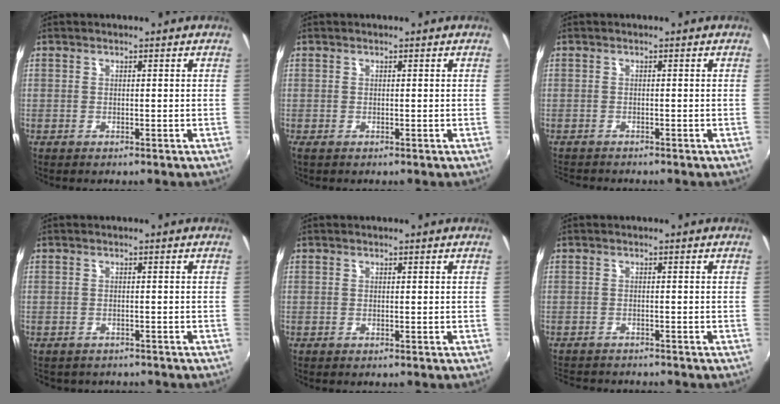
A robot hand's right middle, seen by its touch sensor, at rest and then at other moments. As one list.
[{"total": 0.0}, {"total": 2.8, "force": [-2.7, 0.2, 0.8], "torque": [-0.022, -0.019, -0.046]}, {"total": 2.7, "force": [-2.3, 1.2, 0.7], "torque": [-0.020, -0.012, -0.029]}, {"total": 0.0}, {"total": 6.0, "force": [-5.7, 1.1, 1.6], "torque": [-0.047, -0.018, -0.088]}]